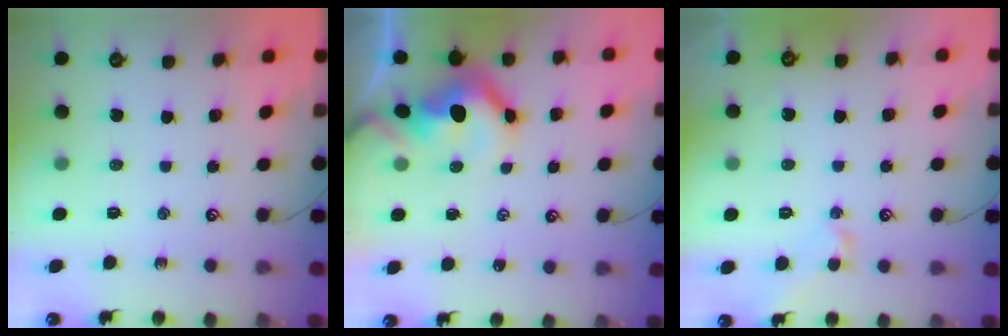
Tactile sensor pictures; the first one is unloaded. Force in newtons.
{"total": 9.3, "press": 9.2, "slide": 1.3}
{"total": 0.7, "press": 0.6, "slide": 0.3}